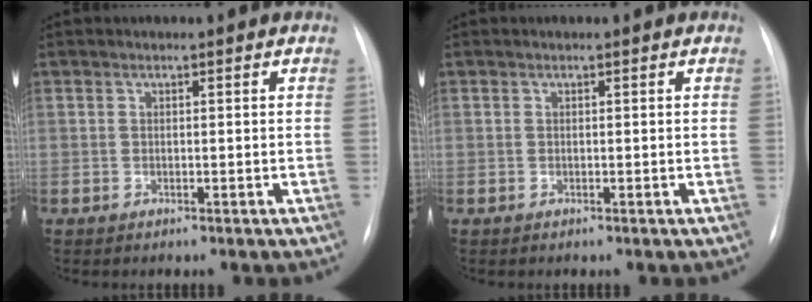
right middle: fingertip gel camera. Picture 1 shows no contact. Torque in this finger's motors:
{"motor_torque": [-0.06, -0.02, -0.01, 0.00]}